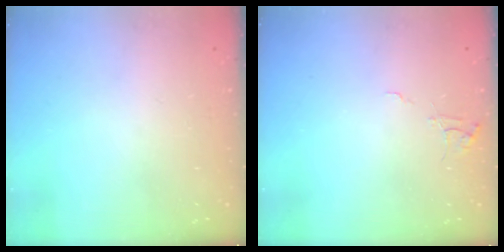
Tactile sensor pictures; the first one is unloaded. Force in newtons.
{"total": 4.2, "press": 4.1, "slide": 0.4}